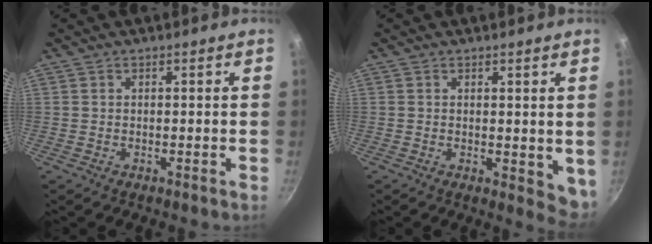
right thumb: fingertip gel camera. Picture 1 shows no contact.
{"total": 4.8, "force": [0.8, 2.5, 4.0], "torque": [-0.046, -0.012, 0.013]}